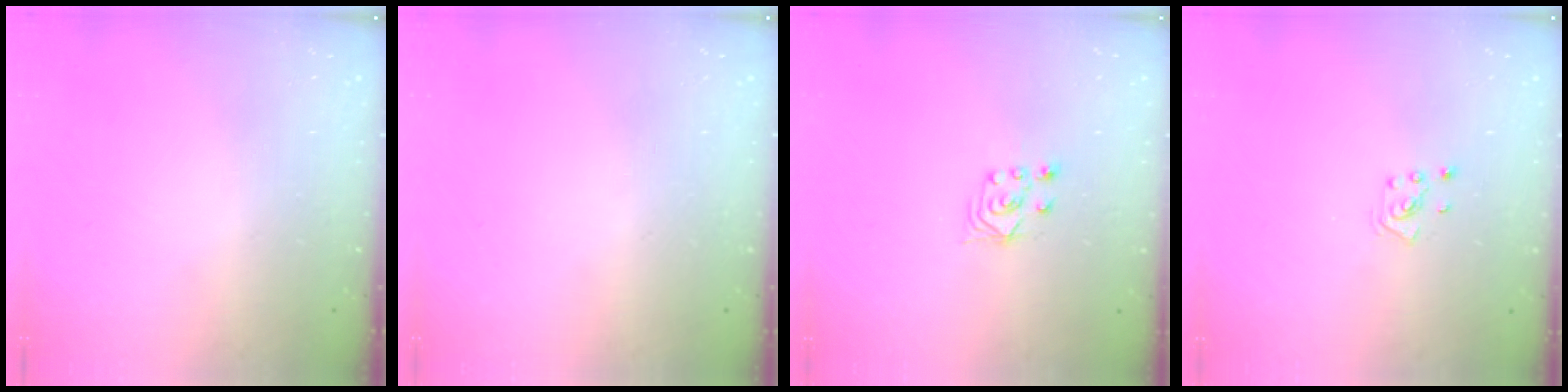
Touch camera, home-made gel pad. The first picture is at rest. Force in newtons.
{"total": 0.0}
{"total": 3.0, "press": 2.8, "slide": 0.9}
{"total": 2.1, "press": 2.0, "slide": 0.3}